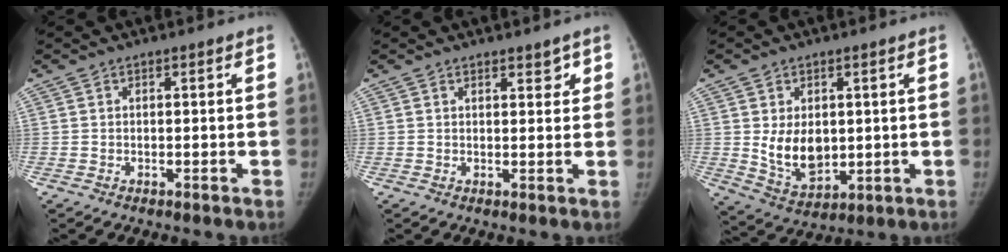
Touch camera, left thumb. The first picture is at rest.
{"total": 2.3, "force": [1.6, 1.2, 1.0], "torque": [0.006, -0.009, 0.021]}
{"total": 9.2, "force": [0.8, 6.3, 6.6], "torque": [-0.083, -0.020, 0.033]}